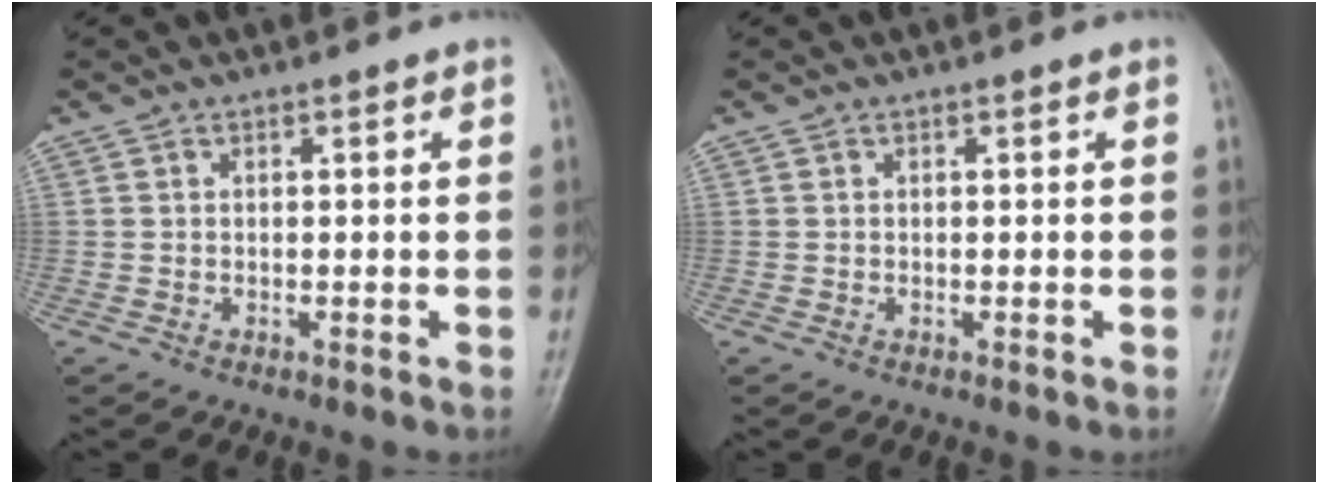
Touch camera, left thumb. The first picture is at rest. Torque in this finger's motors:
{"motor_torque": [0.02, -0.01, -0.04, -0.04, 0.00]}